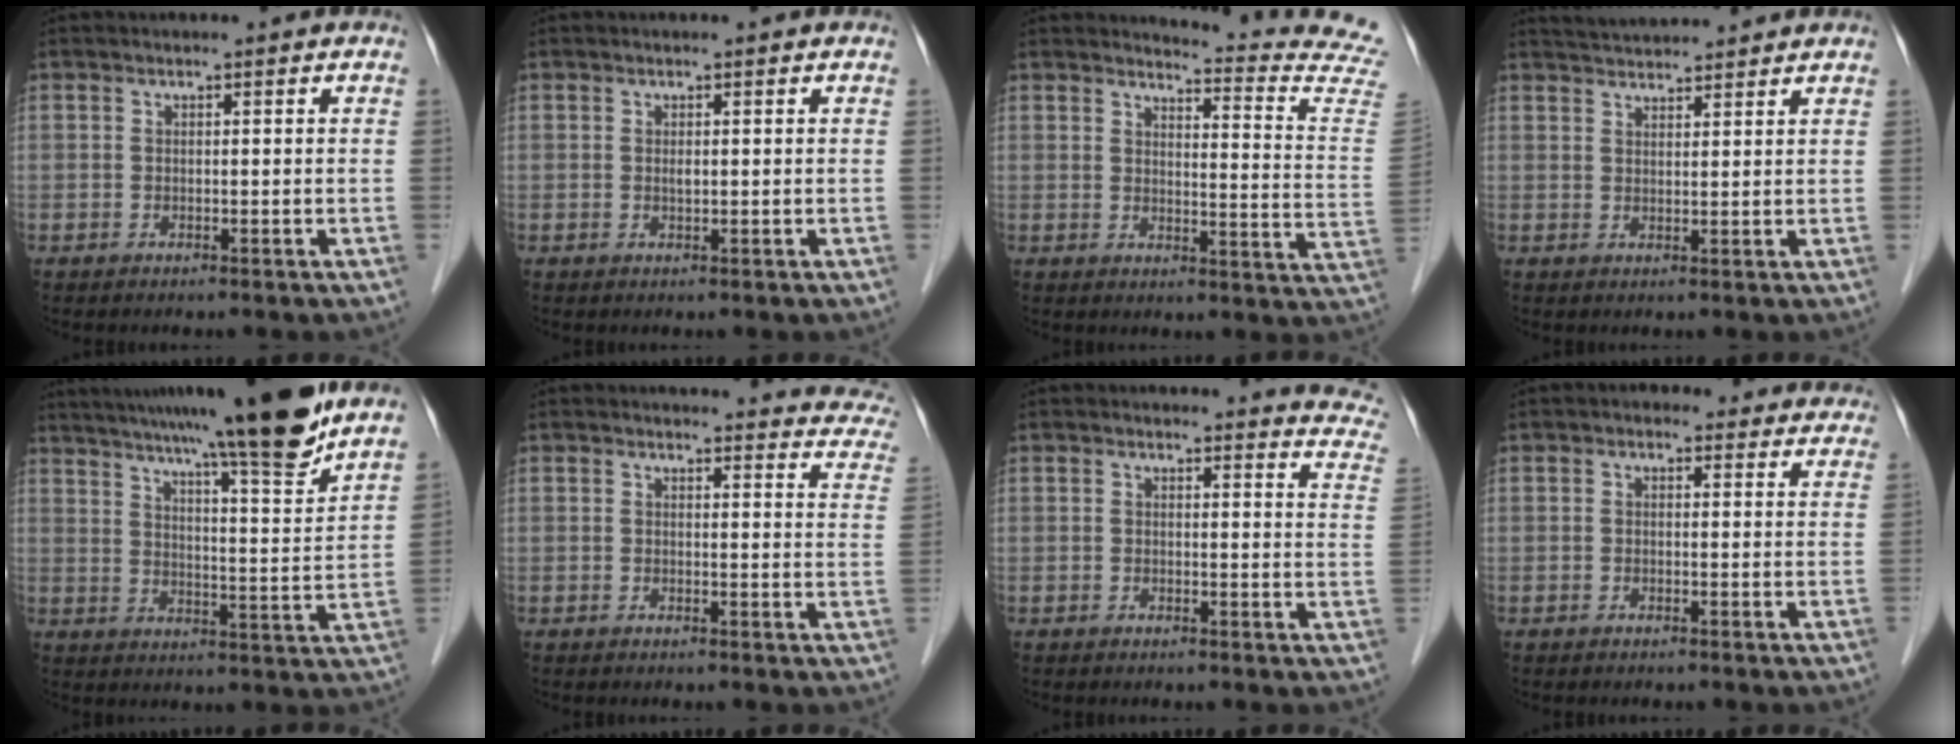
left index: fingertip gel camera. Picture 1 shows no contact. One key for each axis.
{"total": 0.7, "fx": 0.1, "fy": 0.1, "fz": 0.7, "tx": -0.015, "ty": -0.002, "tz": 0.005}
{"total": 15.4, "fx": 15.2, "fy": -1.0, "fz": 2.0, "tx": -0.013, "ty": -0.139, "tz": 0.141}
{"total": 6.4, "fx": 6.2, "fy": 0.3, "fz": 1.6, "tx": -0.033, "ty": 0.034, "tz": 0.095}
{"total": 18.4, "fx": 15.4, "fy": -0.7, "fz": 10.1, "tx": -0.157, "ty": -0.015, "tz": 0.224}
{"total": 16.9, "fx": 16.3, "fy": 2.8, "fz": 3.3, "tx": -0.006, "ty": -0.067, "tz": 0.150}
{"total": 9.4, "fx": 9.2, "fy": 1.0, "fz": 1.2, "tx": 0.019, "ty": -0.073, "tz": 0.060}
{"total": 6.6, "fx": 5.9, "fy": 2.7, "fz": 1.4, "tx": 0.008, "ty": 0.014, "tz": 0.049}